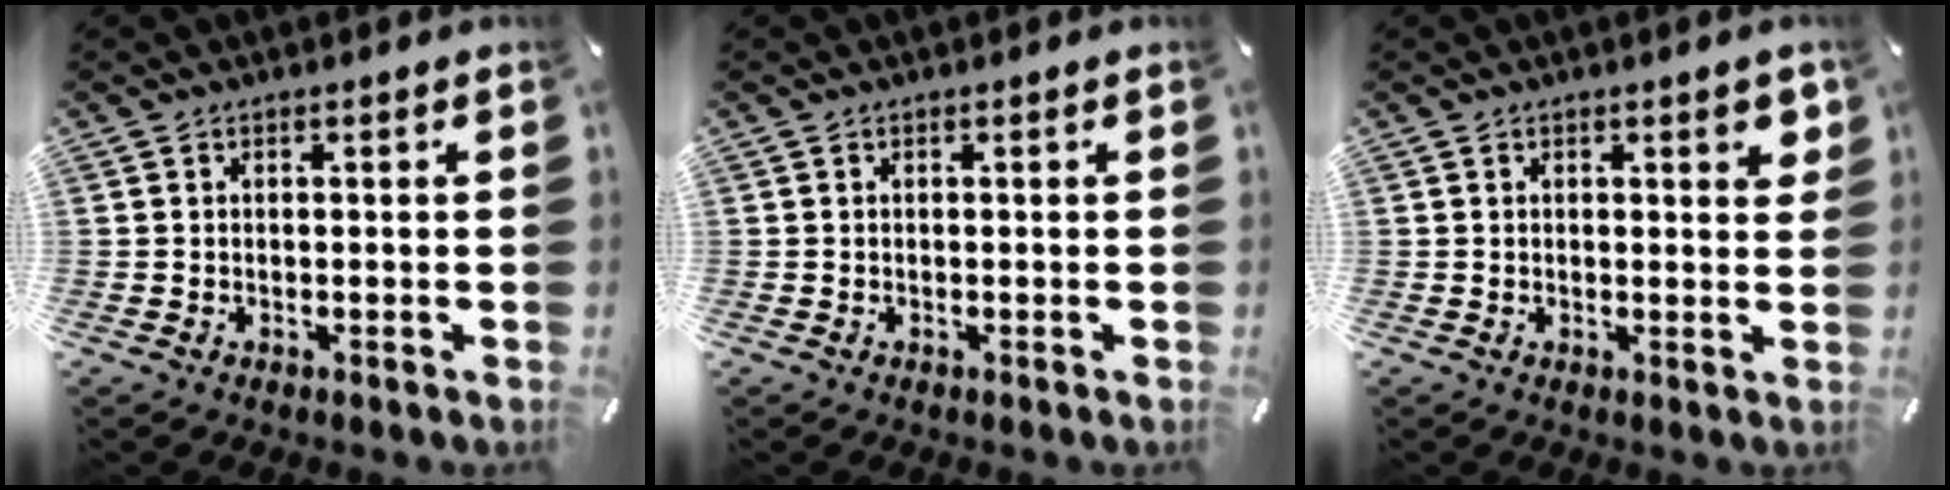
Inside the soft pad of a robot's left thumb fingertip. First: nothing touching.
{"total": 0.0}
{"total": 3.1, "force": [1.5, 1.2, 2.4], "torque": [-0.026, -0.007, 0.020]}